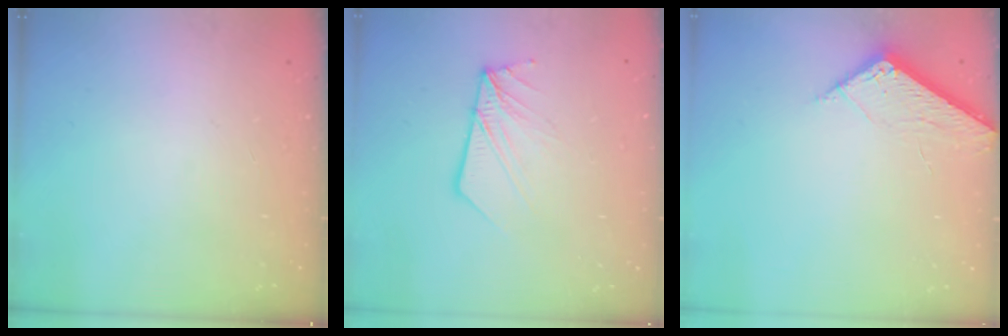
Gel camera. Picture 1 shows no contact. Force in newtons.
{"total": 9.3, "press": 9.2, "slide": 1.3}
{"total": 5.8, "press": 5.8, "slide": 0.6}